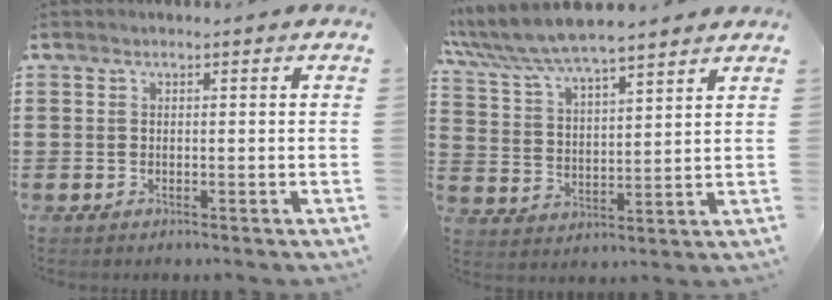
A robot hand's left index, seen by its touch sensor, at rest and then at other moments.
{"total": 7.2, "force": [6.5, 0.9, 2.8], "torque": [-0.081, -0.026, 0.115]}